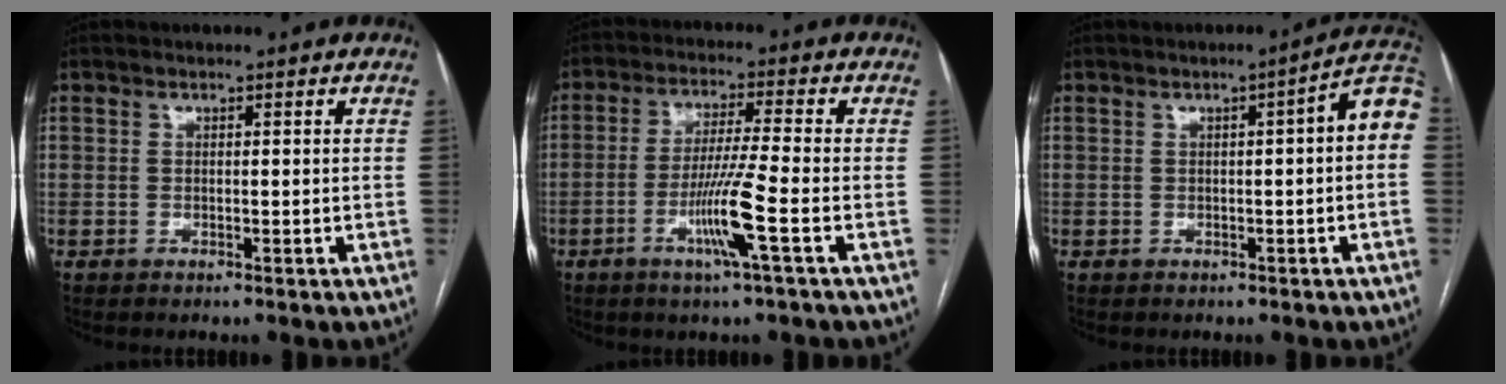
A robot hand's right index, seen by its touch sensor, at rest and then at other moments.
{"total": 8.1, "force": [-3.1, -1.1, 7.4], "torque": [-0.142, -0.011, -0.061]}
{"total": 5.9, "force": [0.4, 0.4, 5.8], "torque": [-0.065, 0.017, -0.002]}